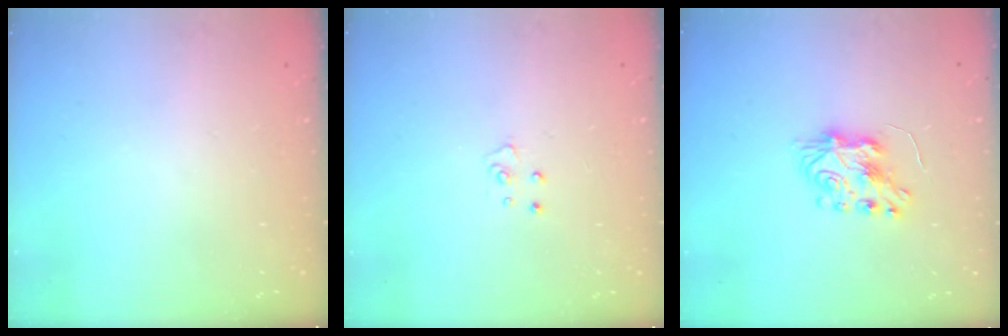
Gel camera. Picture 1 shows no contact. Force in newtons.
{"total": 2.9, "press": 2.9, "slide": 0.3}
{"total": 7.7, "press": 7.7, "slide": 0.5}